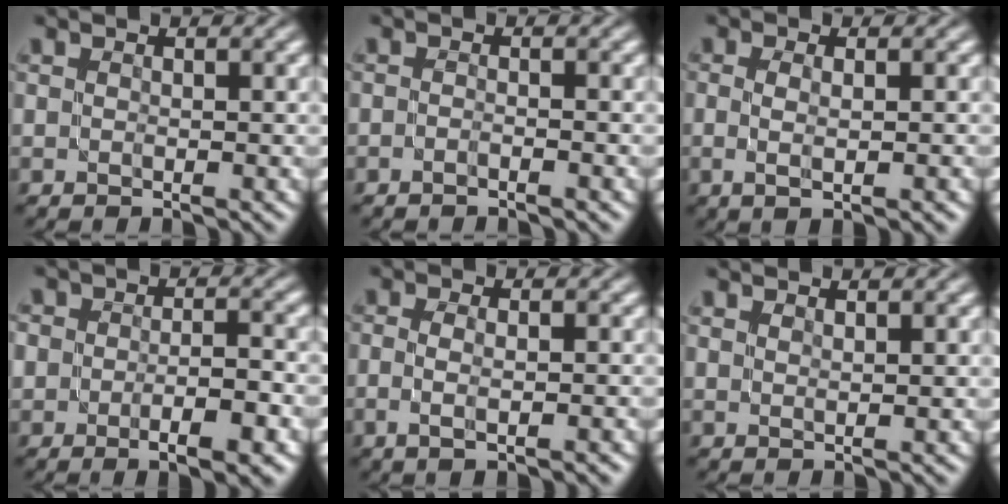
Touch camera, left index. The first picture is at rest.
{"total": 0.8, "force": [-0.7, 0.0, 0.5], "torque": [-0.012, 0.000, -0.014]}
{"total": 2.7, "force": [-0.1, 0.9, 2.5], "torque": [-0.033, 0.000, -0.001]}
{"total": 5.3, "force": [-1.9, 2.7, 4.2], "torque": [-0.037, -0.003, -0.027]}
{"total": 3.3, "force": [-0.5, 1.4, 2.9], "torque": [-0.032, 0.001, -0.009]}
{"total": 0.6, "force": [0.6, -0.1, 0.0], "torque": [0.001, -0.001, 0.014]}